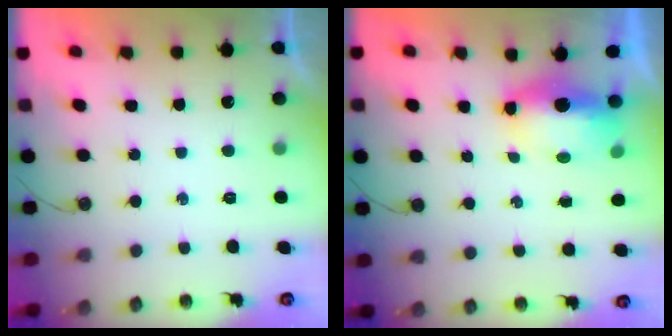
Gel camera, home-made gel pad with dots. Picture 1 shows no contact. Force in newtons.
{"total": 7.0, "press": 6.8, "slide": 1.8}